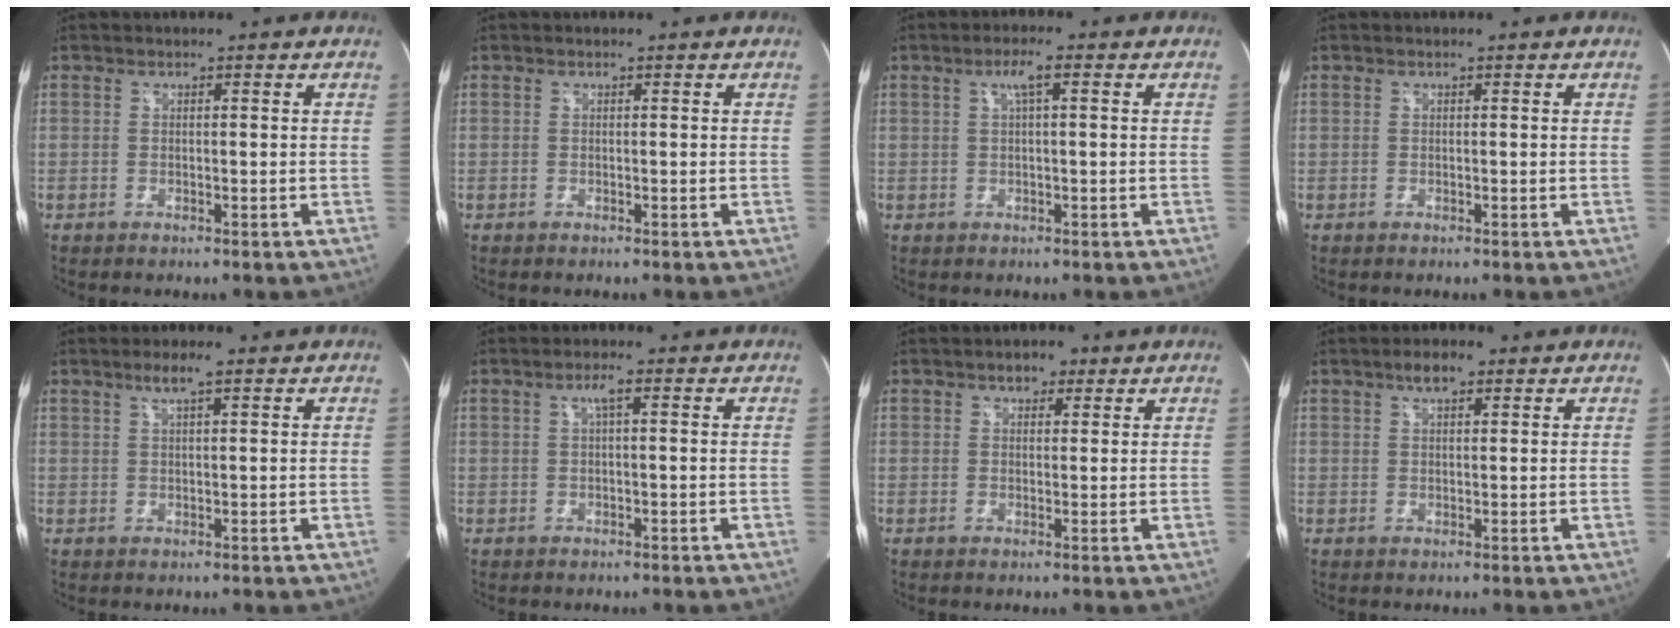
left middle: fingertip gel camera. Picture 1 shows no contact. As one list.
[{"total": 0.0}, {"total": 2.8, "force": [1.2, 0.2, 2.5], "torque": [-0.049, 0.008, 0.018]}, {"total": 0.0}, {"total": 3.0, "force": [2.0, 0.2, 2.2], "torque": [-0.049, 0.005, 0.034]}, {"total": 2.0, "force": [0.8, 0.2, 1.8], "torque": [-0.037, 0.005, 0.011]}, {"total": 2.7, "force": [1.8, 1.6, 1.3], "torque": [-0.022, 0.011, 0.026]}, {"total": 3.3, "force": [2.2, 1.1, 2.2], "torque": [-0.046, 0.011, 0.036]}]